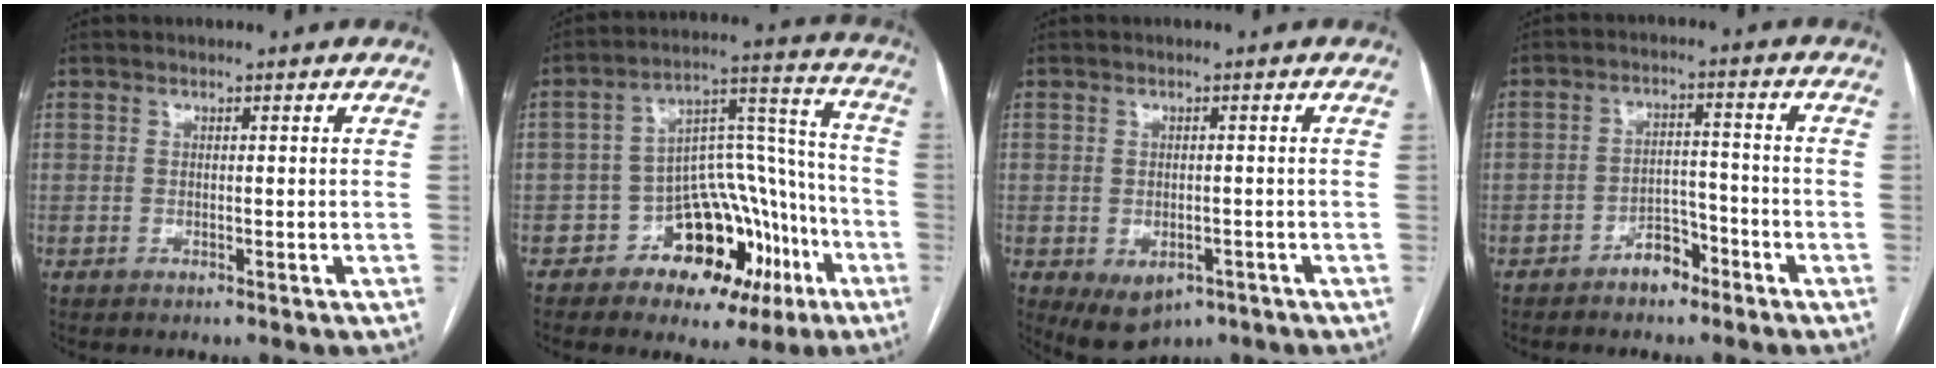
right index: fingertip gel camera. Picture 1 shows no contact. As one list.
[{"total": 14.8, "force": [-7.7, 9.5, 8.4], "torque": [-0.091, 0.062, -0.104]}, {"total": 5.9, "force": [-3.0, 4.0, 3.2], "torque": [-0.051, -0.003, -0.032]}, {"total": 4.6, "force": [-3.3, 2.6, 2.0], "torque": [-0.028, 0.015, -0.054]}]